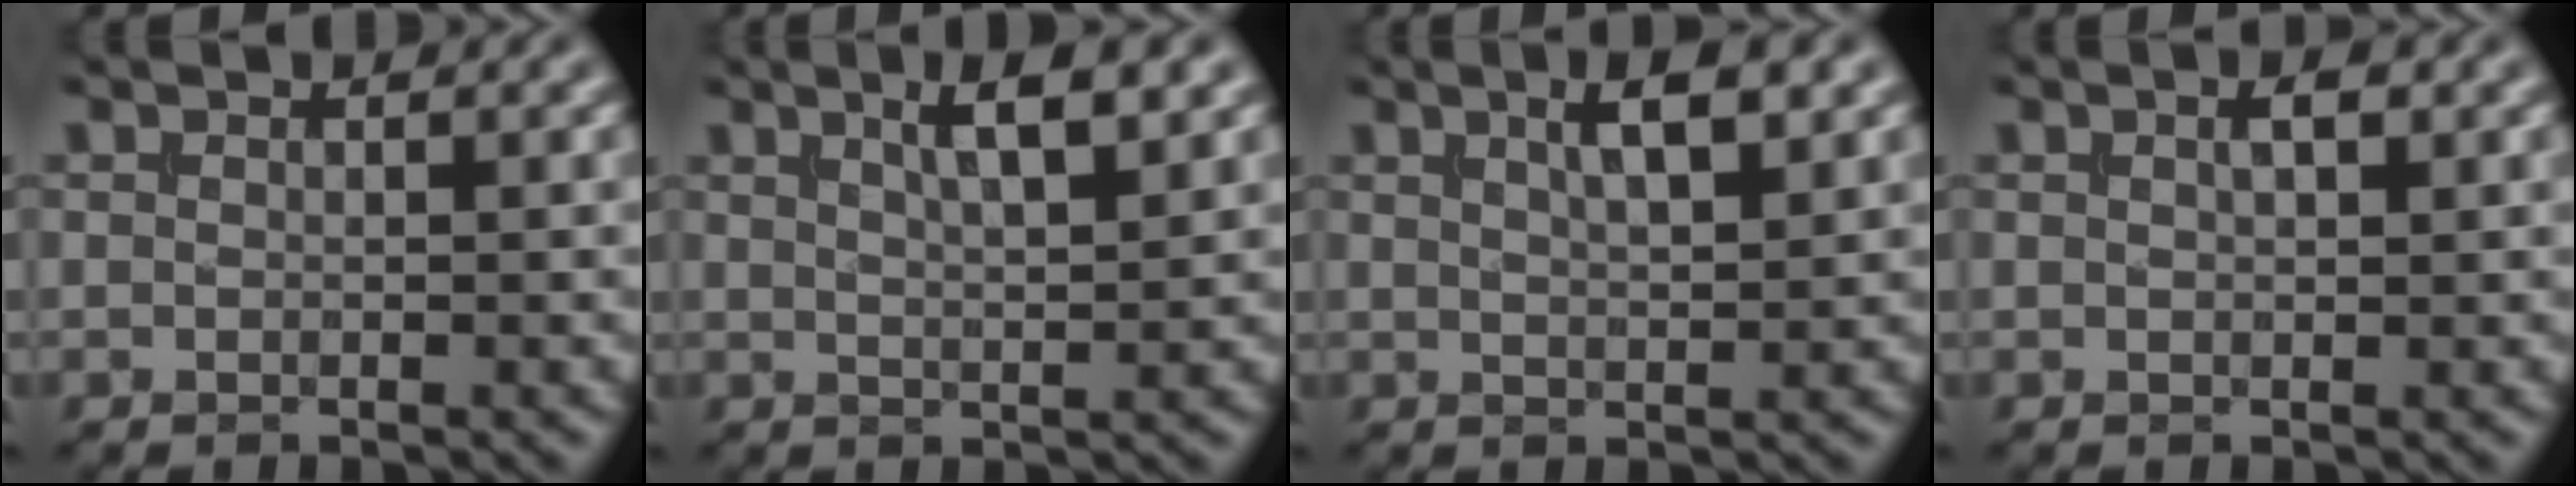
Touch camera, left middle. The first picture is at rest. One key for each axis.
{"total": 4.1, "fx": 2.2, "fy": 1.0, "fz": 3.4, "tx": -0.046, "ty": 0.007, "tz": 0.033}
{"total": 3.9, "fx": 1.9, "fy": 1.1, "fz": 3.2, "tx": -0.046, "ty": 0.007, "tz": 0.029}
{"total": 1.3, "fx": 0.6, "fy": 0.4, "fz": 1.2, "tx": -0.020, "ty": 0.003, "tz": 0.009}